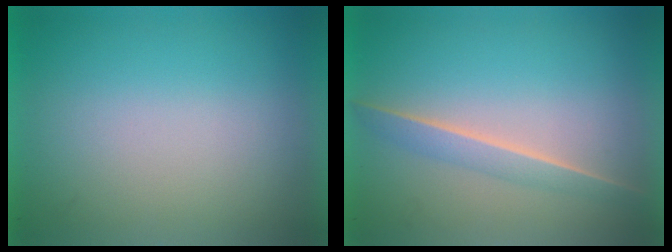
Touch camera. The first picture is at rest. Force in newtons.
{"total": 1.7}